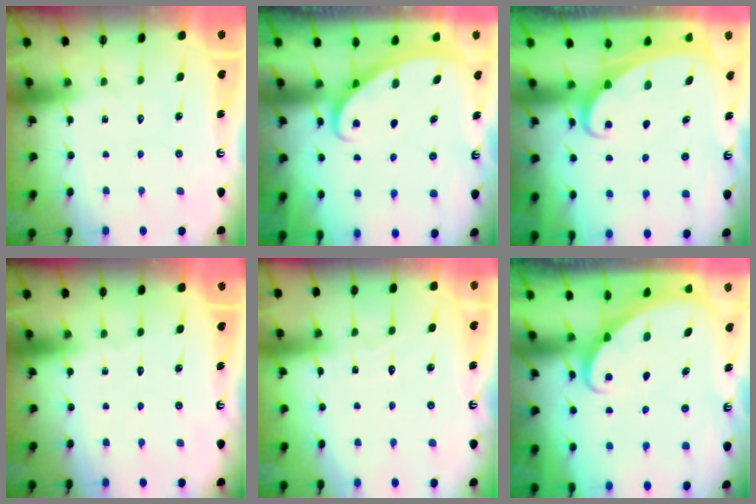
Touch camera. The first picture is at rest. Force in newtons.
{"total": 1.8, "press": 1.8, "slide": 0.1}
{"total": 1.9, "press": 1.9, "slide": 0.2}
{"total": 0.0}
{"total": 2.8, "press": 2.7, "slide": 0.4}
{"total": 1.9, "press": 1.9, "slide": 0.2}